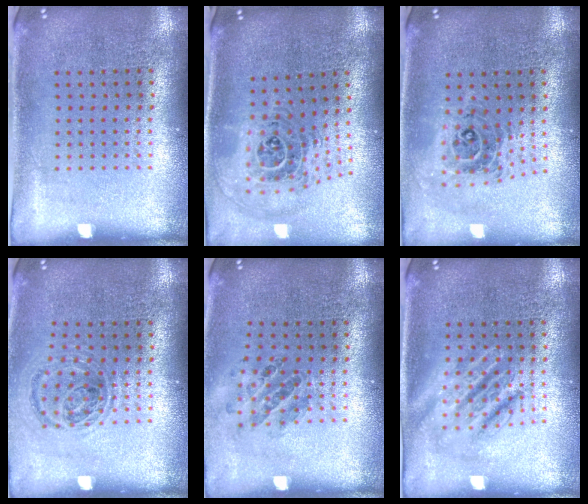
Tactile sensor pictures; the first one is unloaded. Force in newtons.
{"total": 1.6, "press": 1.4, "slide": 0.8}
{"total": 0.9, "press": 0.9, "slide": 0.1}
{"total": 0.9, "press": 0.9, "slide": 0.2}
{"total": 0.8, "press": 0.8, "slide": 0.1}
{"total": 2.2, "press": 2.2, "slide": 0.3}